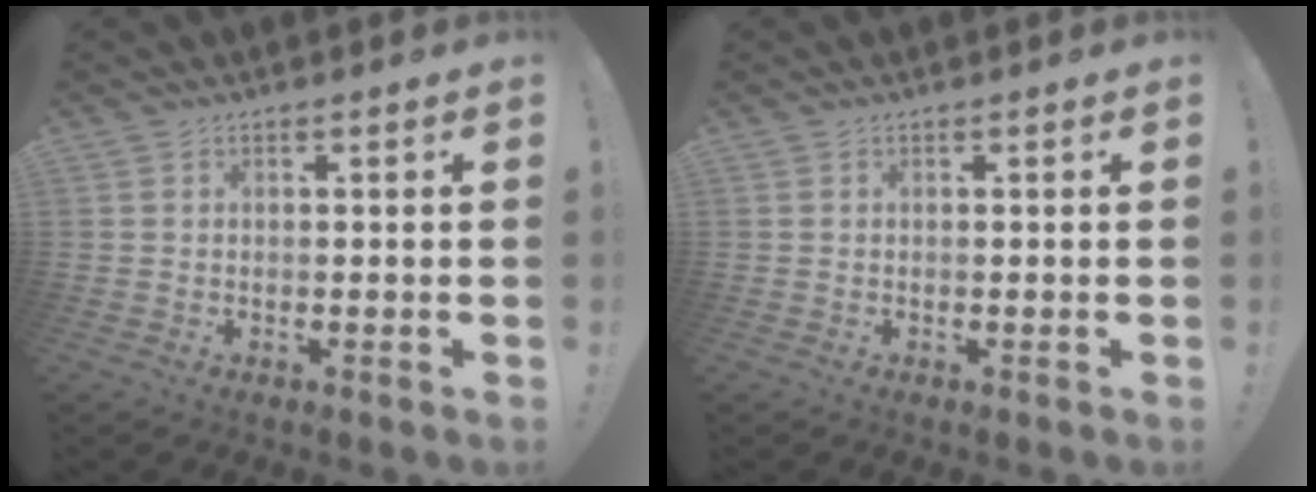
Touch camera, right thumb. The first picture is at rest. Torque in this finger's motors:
{"motor_torque": [-0.03, -0.03, 0.04, -0.02, 0.03]}